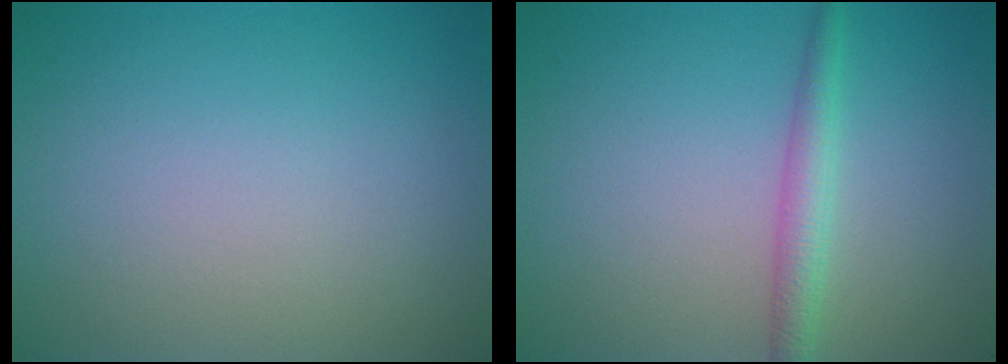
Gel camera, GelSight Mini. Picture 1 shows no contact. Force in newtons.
{"total": 2.3, "press": 2.3, "slide": 0.0}